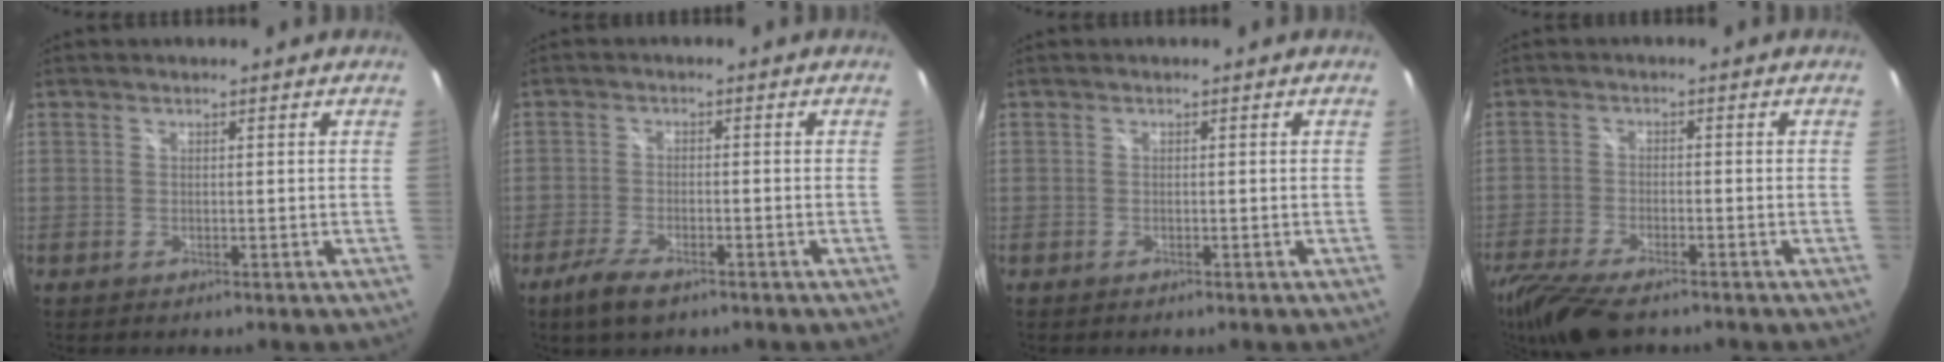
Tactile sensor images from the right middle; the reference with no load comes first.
{"total": 5.7, "force": [-3.9, 1.7, 3.7], "torque": [-0.095, -0.015, -0.073]}
{"total": 0.0}
{"total": 12.5, "force": [-9.8, 3.4, 7.1], "torque": [-0.169, -0.044, -0.176]}